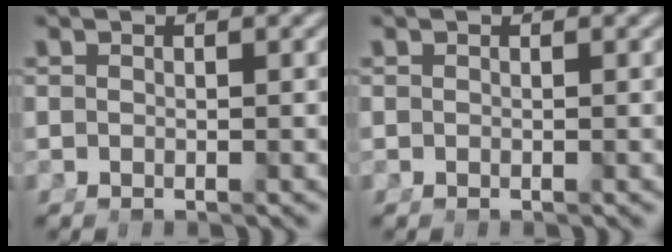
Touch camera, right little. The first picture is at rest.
{"total": 0.0}